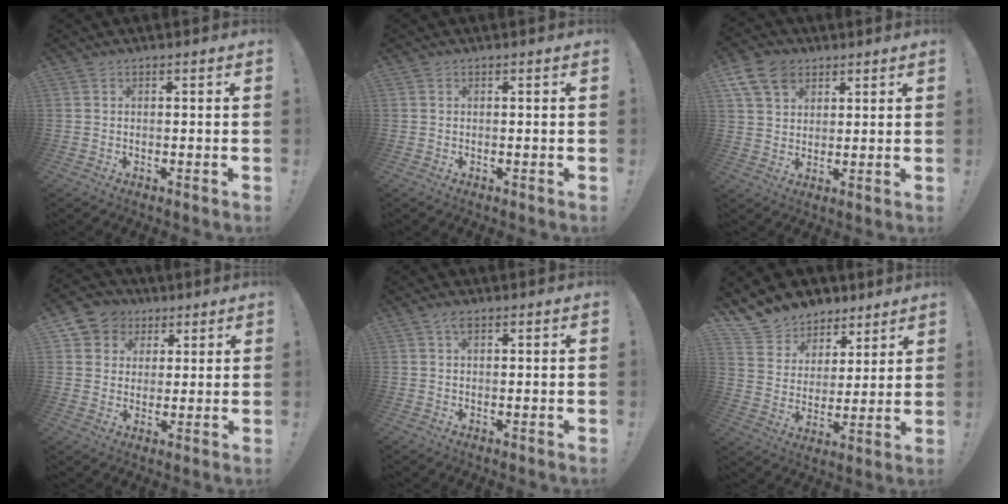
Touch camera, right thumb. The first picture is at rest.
{"total": 0.0}
{"total": 10.4, "force": [5.7, 7.4, 4.5], "torque": [-0.075, -0.021, 0.114]}
{"total": 7.4, "force": [2.4, 6.9, 1.3], "torque": [-0.014, -0.014, 0.052]}
{"total": 2.5, "force": [1.4, 1.1, 1.7], "torque": [-0.021, -0.002, 0.021]}
{"total": 11.1, "force": [8.6, 6.9, 1.4], "torque": [-0.038, -0.069, 0.166]}